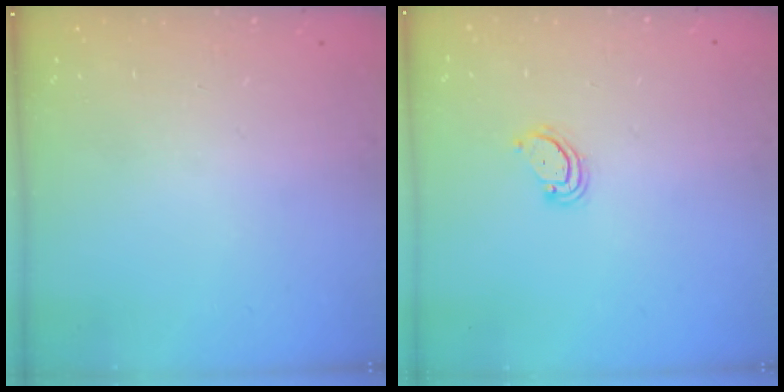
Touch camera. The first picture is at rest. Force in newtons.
{"total": 3.5, "press": 3.5, "slide": 0.3}